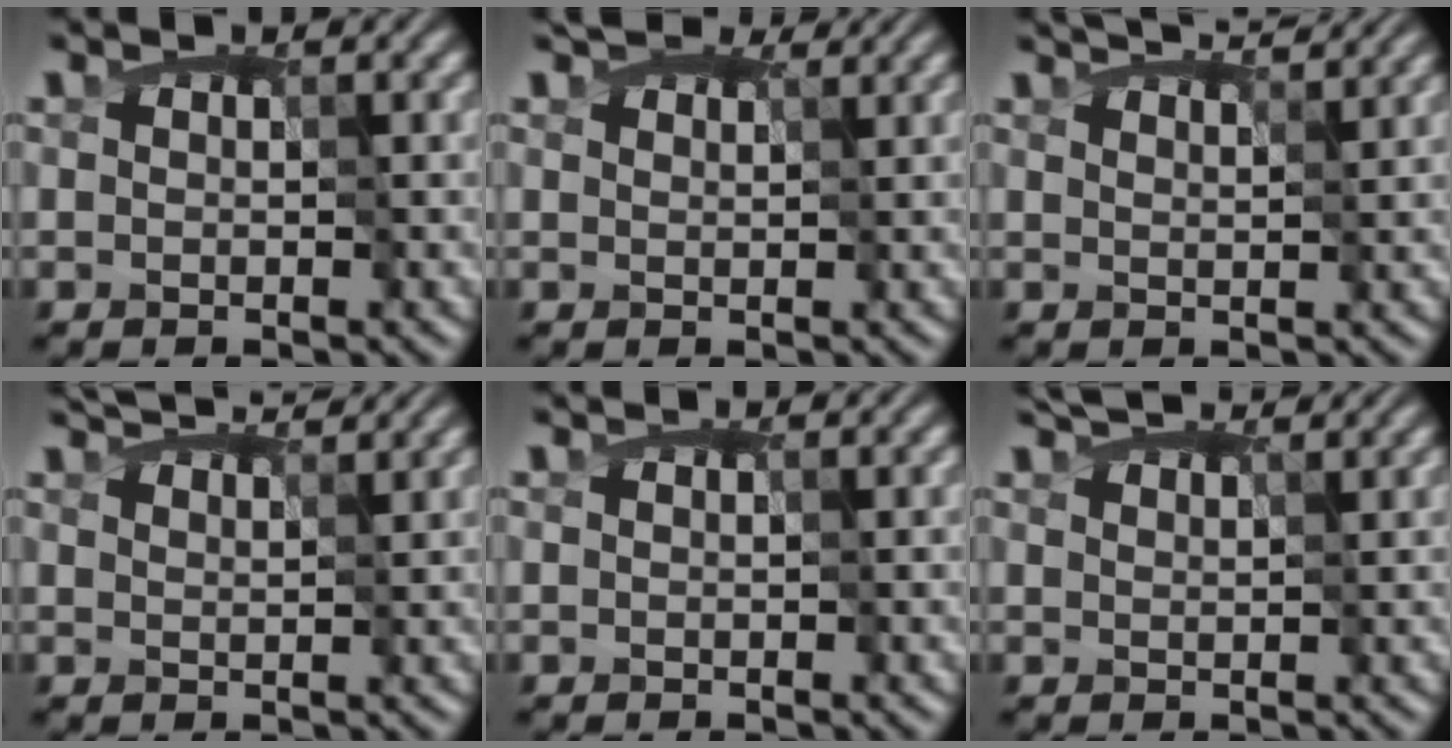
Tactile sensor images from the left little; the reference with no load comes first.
{"total": 3.2, "force": [2.8, 0.9, 1.1], "torque": [-0.031, 0.001, 0.043]}
{"total": 5.4, "force": [4.5, 1.5, 2.6], "torque": [-0.048, 0.016, 0.051]}
{"total": 5.7, "force": [4.9, 1.5, 2.6], "torque": [-0.055, 0.012, 0.062]}
{"total": 0.0}
{"total": 4.3, "force": [3.7, 1.3, 1.9], "torque": [-0.045, 0.009, 0.050]}